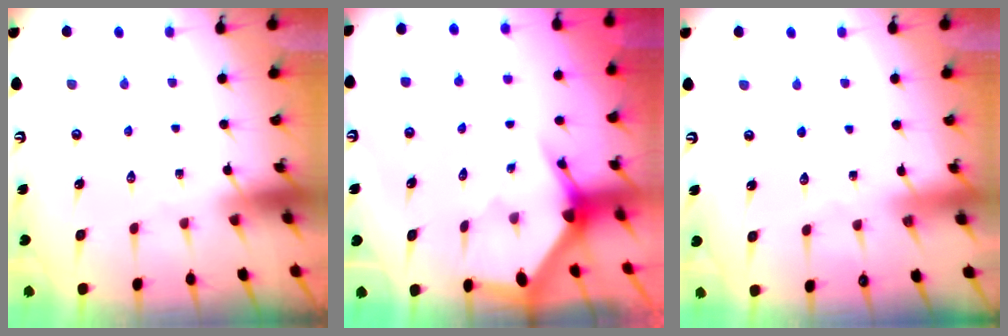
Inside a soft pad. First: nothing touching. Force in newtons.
{"total": 2.9, "press": 2.9, "slide": 0.2}
{"total": 2.9, "press": 2.9, "slide": 0.3}